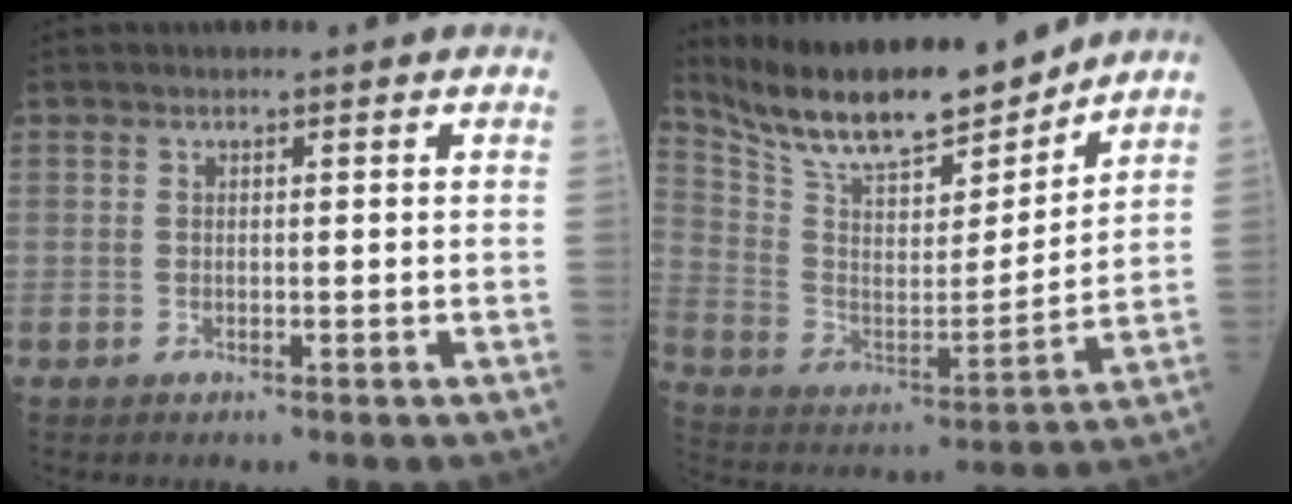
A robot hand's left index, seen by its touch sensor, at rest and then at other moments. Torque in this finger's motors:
{"motor_torque": [-0.09, -0.77, 0.22, 0.04]}